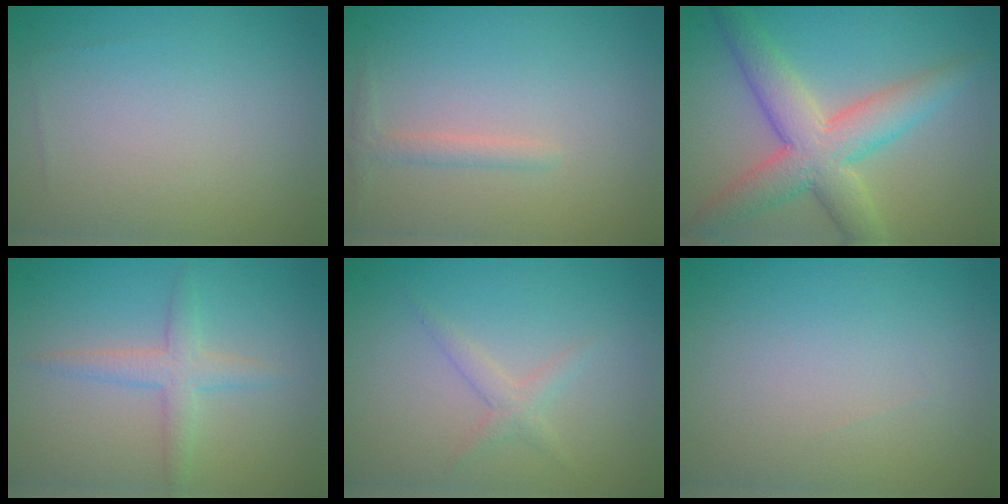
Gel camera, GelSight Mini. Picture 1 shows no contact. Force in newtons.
{"total": 1.2, "press": 1.2, "slide": 0.0}
{"total": 6.7, "press": 6.7, "slide": 0.2}
{"total": 2.4, "press": 2.4, "slide": 0.0}
{"total": 1.4, "press": 1.4, "slide": 0.0}
{"total": 0.0}